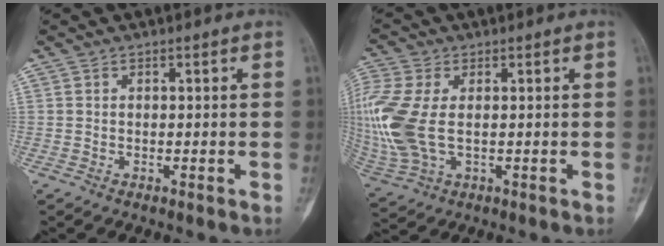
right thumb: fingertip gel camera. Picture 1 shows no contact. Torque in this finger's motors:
{"motor_torque": [0.72, 0.83, 0.52, -0.31, 0.36]}